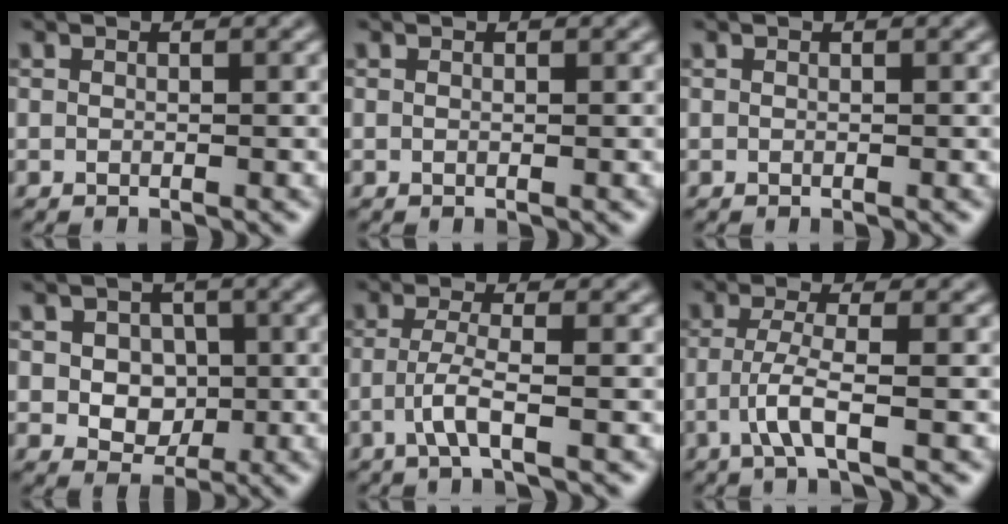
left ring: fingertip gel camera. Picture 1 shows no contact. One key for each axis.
{"total": 0.0}
{"total": 0.0}
{"total": 3.7, "fx": 0.2, "fy": 3.0, "fz": 2.0, "tx": -0.027, "ty": -0.001, "tz": -0.005}
{"total": 2.5, "fx": -0.8, "fy": 0.3, "fz": 2.4, "tx": -0.053, "ty": 0.002, "tz": -0.025}
{"total": 2.8, "fx": -1.0, "fy": 0.3, "fz": 2.6, "tx": -0.060, "ty": 0.003, "tz": -0.028}